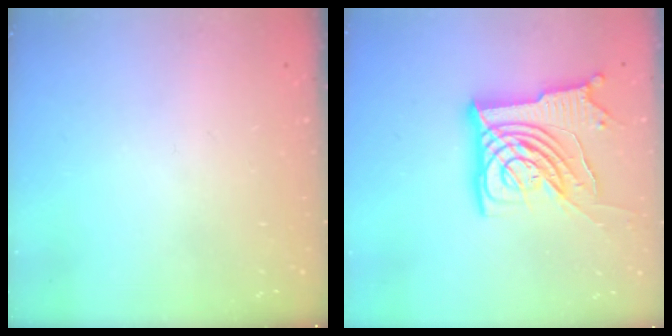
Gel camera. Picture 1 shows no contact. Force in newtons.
{"total": 17.0, "press": 16.9, "slide": 1.7}